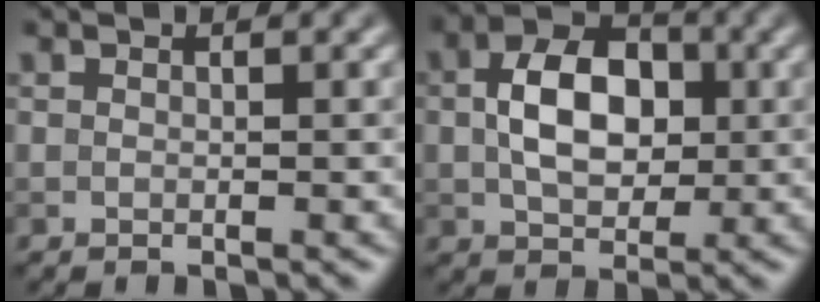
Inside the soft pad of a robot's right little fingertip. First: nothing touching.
{"total": 6.3, "force": [0.4, 4.2, 4.7], "torque": [-0.084, 0.005, 0.004]}